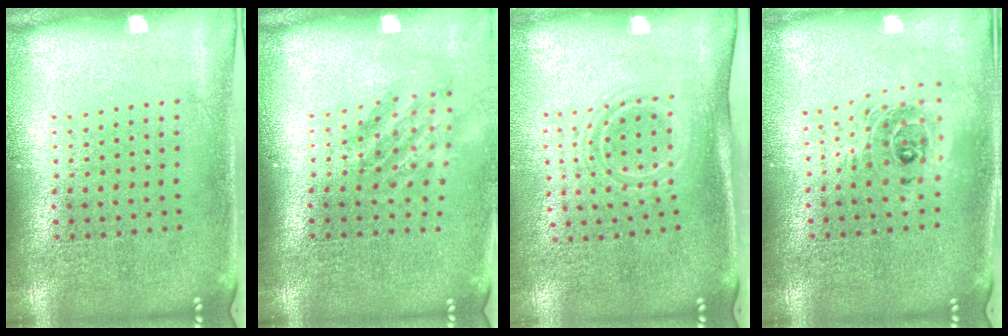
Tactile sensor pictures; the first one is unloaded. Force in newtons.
{"total": 1.7, "press": 1.2, "slide": 1.2}
{"total": 1.6, "press": 1.1, "slide": 1.1}
{"total": 1.9, "press": 1.4, "slide": 1.2}